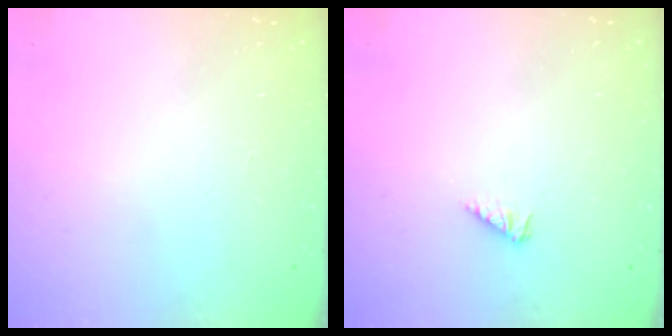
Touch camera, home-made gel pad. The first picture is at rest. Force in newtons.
{"total": 2.6, "press": 2.5, "slide": 0.6}